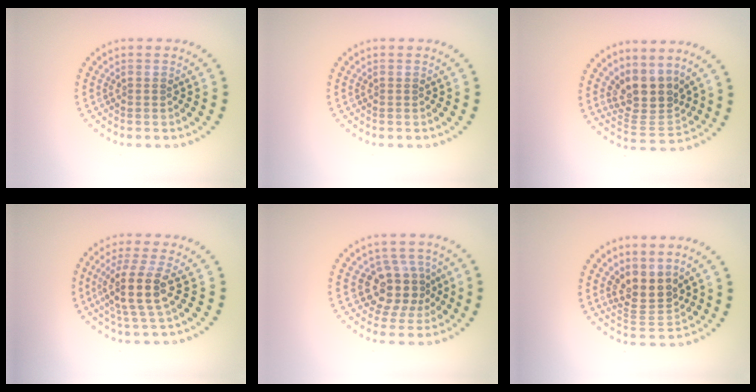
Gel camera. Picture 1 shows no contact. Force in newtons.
{"total": 0.0}
{"total": 4.1, "press": 3.2, "slide": 2.5}
{"total": 4.1, "press": 3.4, "slide": 2.4}
{"total": 4.3, "press": 3.7, "slide": 2.1}
{"total": 3.3, "press": 2.9, "slide": 1.6}